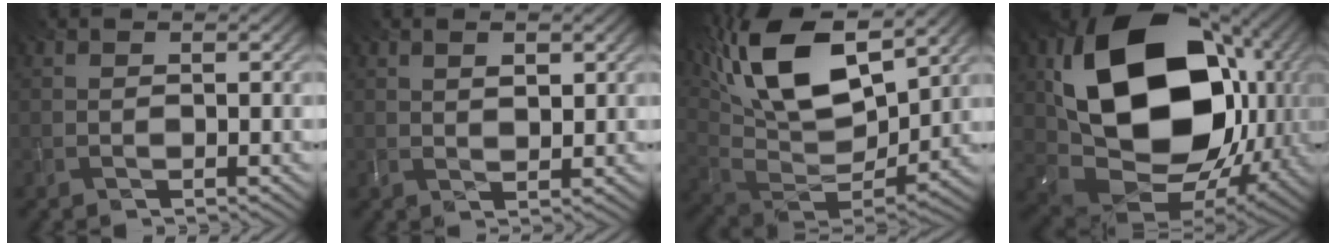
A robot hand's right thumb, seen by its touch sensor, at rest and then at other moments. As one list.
[{"total": 2.5, "force": [1.3, 1.2, 1.9], "torque": [-0.035, -0.002, 0.026]}, {"total": 18.9, "force": [9.2, 8.6, 14.1], "torque": [-0.293, 0.040, 0.143]}, {"total": 20.8, "force": [4.9, 15.1, 13.4], "torque": [-0.296, -0.042, 0.126]}]